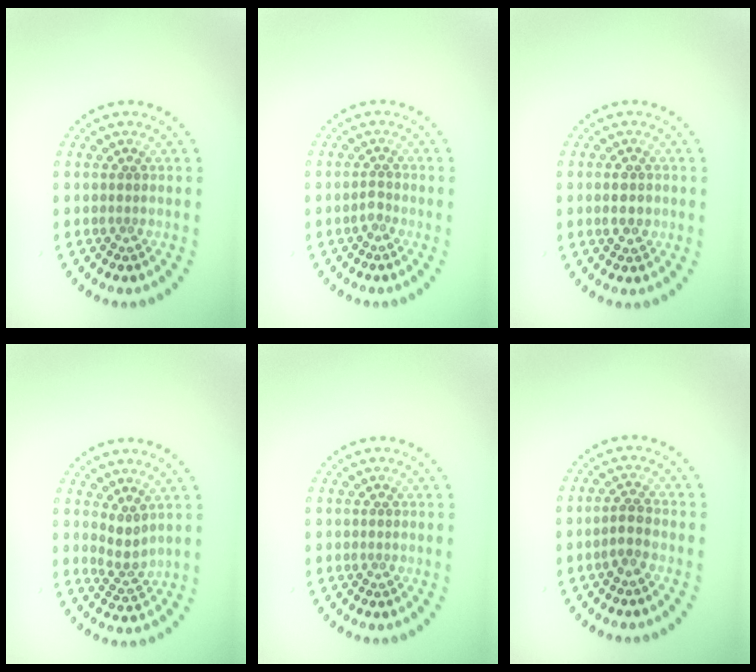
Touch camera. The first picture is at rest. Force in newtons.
{"total": 1.0, "press": 0.7, "slide": 0.6}
{"total": 2.5, "press": 2.5, "slide": 0.0}
{"total": 2.0, "press": 1.6, "slide": 1.2}
{"total": 0.0}
{"total": 1.7, "press": 1.4, "slide": 0.9}